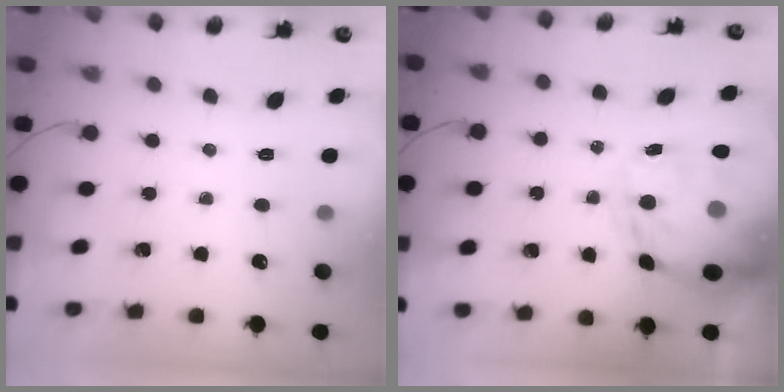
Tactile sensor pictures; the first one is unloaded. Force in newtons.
{"total": 17.6, "press": 17.0, "slide": 4.7}